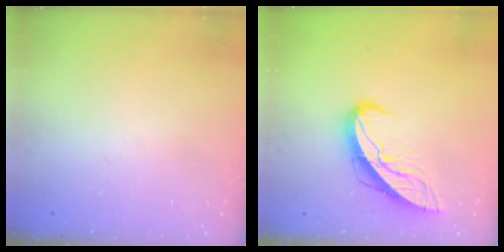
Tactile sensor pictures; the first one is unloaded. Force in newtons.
{"total": 8.6, "press": 8.6, "slide": 0.9}